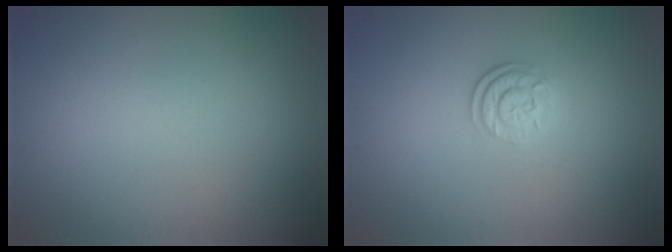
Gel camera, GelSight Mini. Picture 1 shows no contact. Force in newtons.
{"total": 2.7, "press": 2.0, "slide": 1.8}